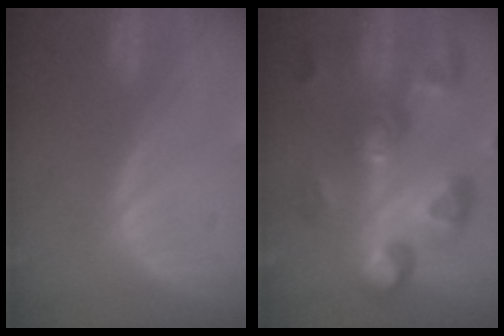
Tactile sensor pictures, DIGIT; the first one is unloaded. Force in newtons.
{"total": 11.2, "press": 10.0, "slide": 5.0}